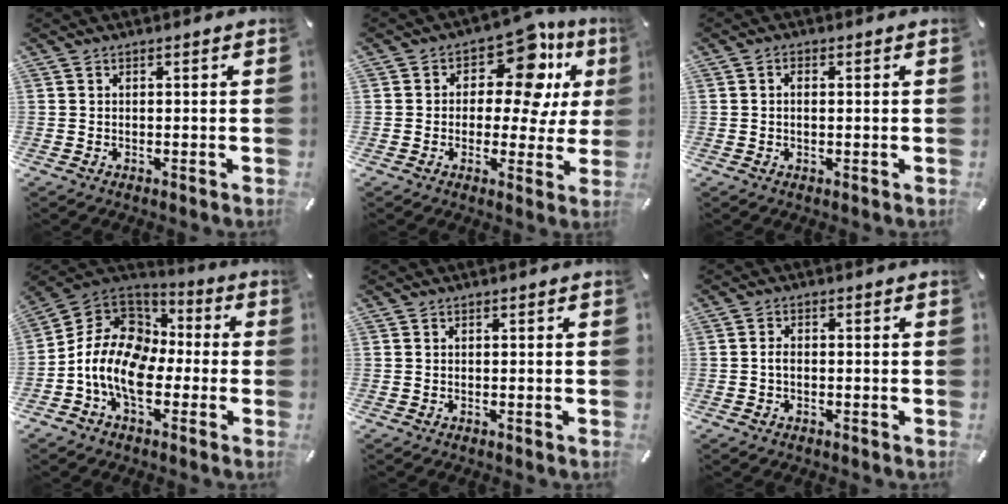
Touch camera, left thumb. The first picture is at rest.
{"total": 13.3, "force": [5.7, 7.1, 9.7], "torque": [-0.139, -0.037, 0.095]}
{"total": 1.5, "force": [0.1, 0.8, 1.2], "torque": [-0.026, 0.004, 0.000]}
{"total": 13.9, "force": [-5.1, 10.0, 8.2], "torque": [-0.187, 0.025, -0.097]}
{"total": 0.0}
{"total": 1.6, "force": [-0.5, 0.8, 1.3], "torque": [-0.033, -0.001, -0.011]}